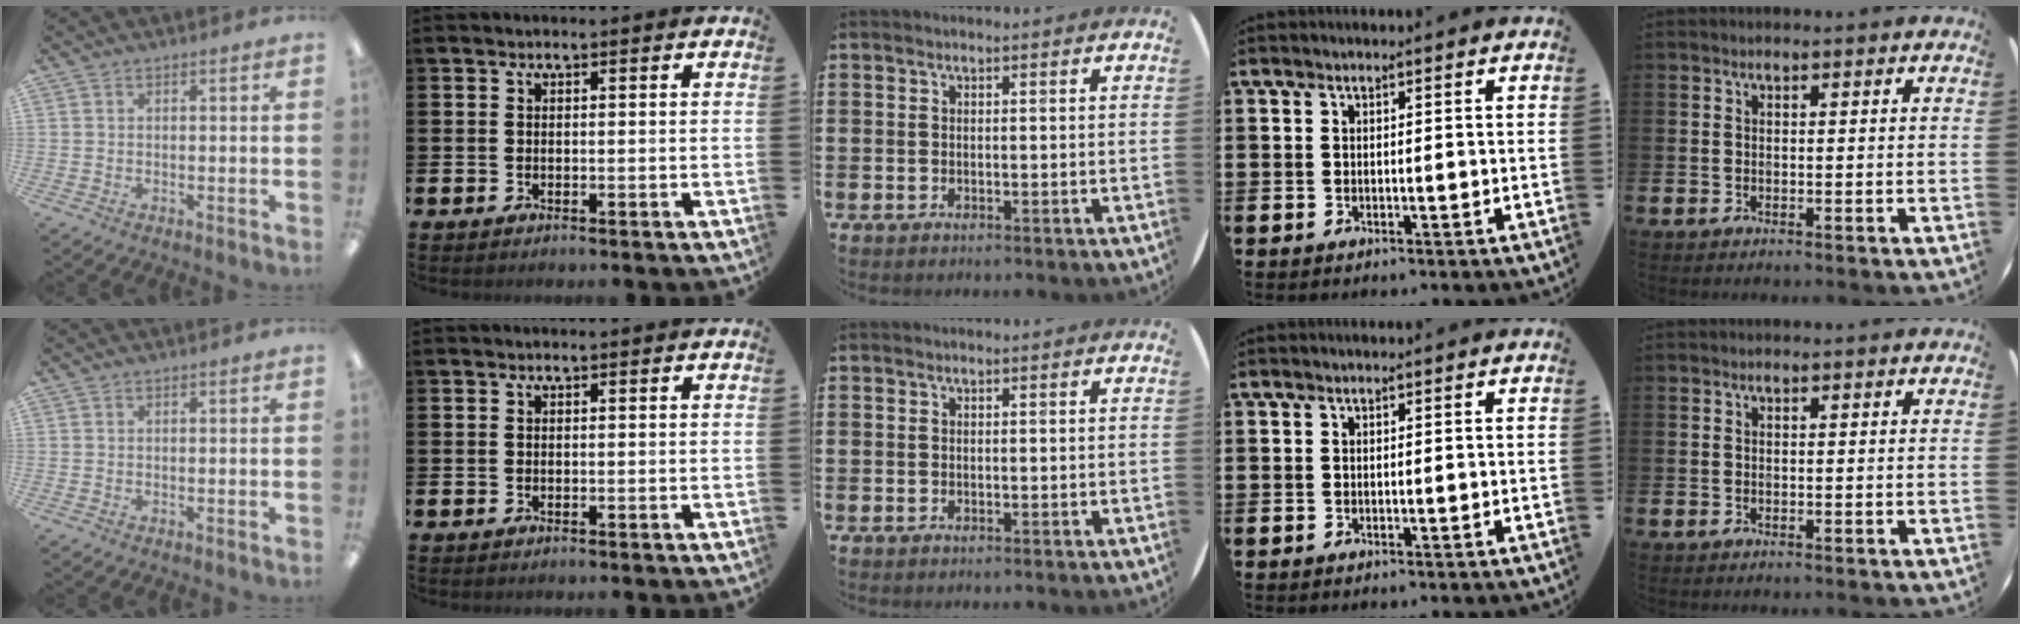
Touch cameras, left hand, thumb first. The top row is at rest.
{}